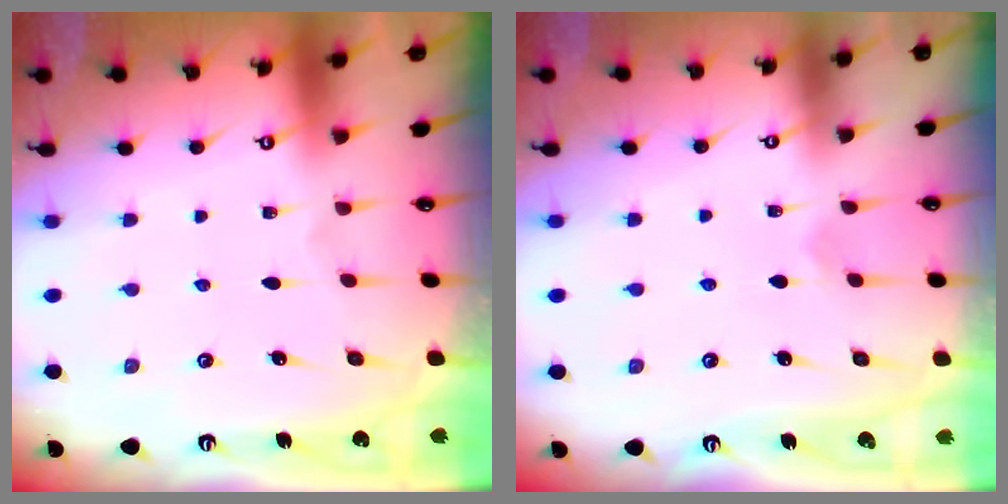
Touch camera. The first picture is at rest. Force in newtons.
{"total": 2.4, "press": 2.4, "slide": 0.2}